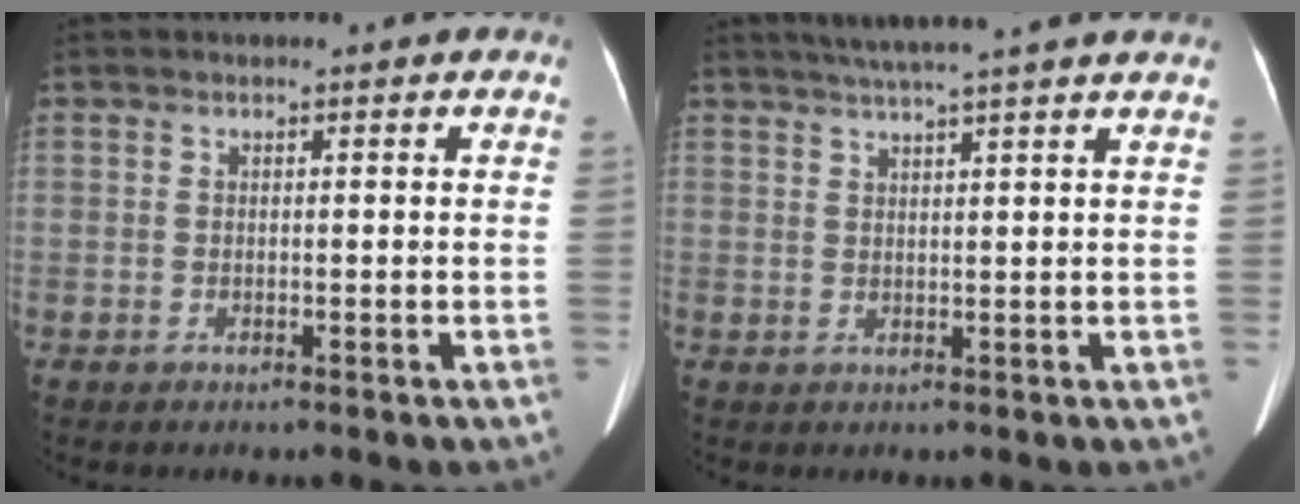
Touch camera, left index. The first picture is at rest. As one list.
[{"total": 9.8, "force": [8.2, -1.0, 5.3], "torque": [-0.083, 0.028, 0.102]}]